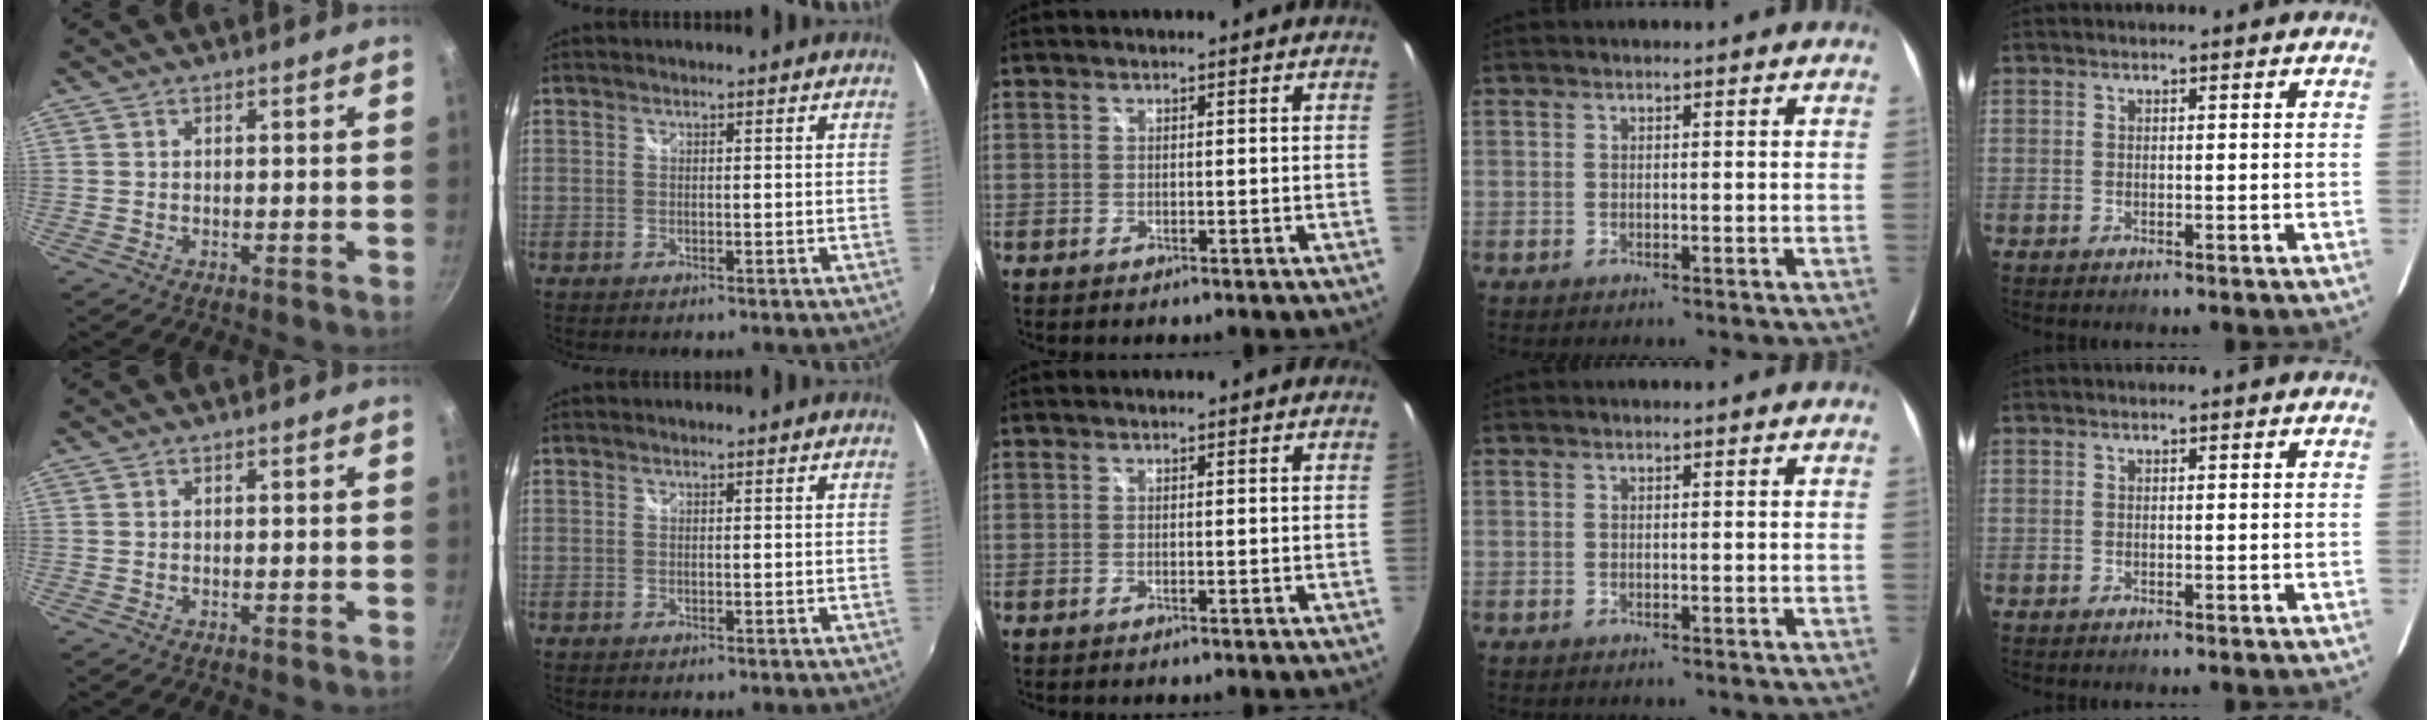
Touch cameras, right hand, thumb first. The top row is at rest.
{}